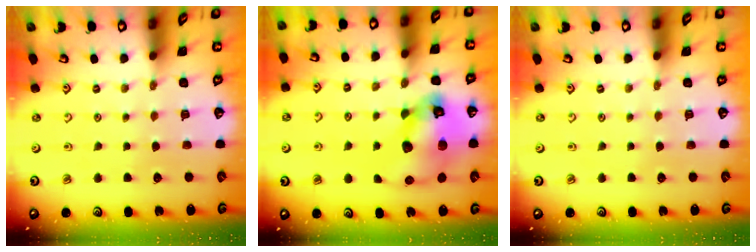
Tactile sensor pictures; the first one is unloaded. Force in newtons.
{"total": 16.0, "press": 15.9, "slide": 2.1}
{"total": 0.0}